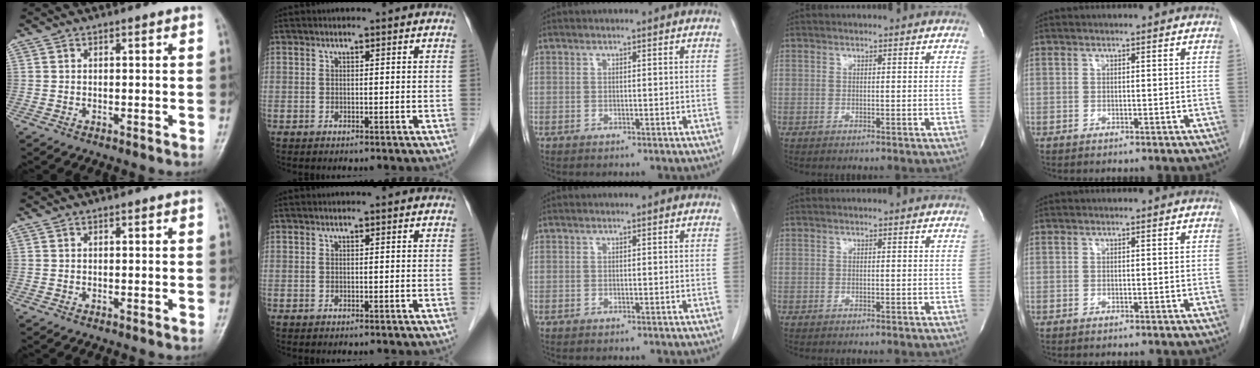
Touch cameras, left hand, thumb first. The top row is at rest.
{}